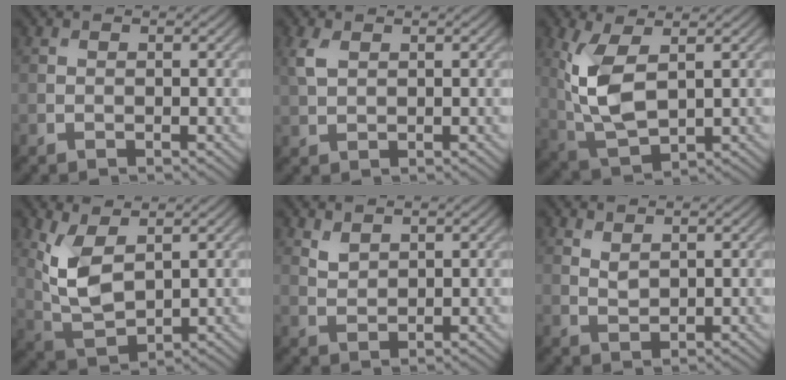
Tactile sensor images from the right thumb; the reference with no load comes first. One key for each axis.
{"total": 2.6, "fx": 1.1, "fy": 1.4, "fz": 1.8, "tx": -0.054, "ty": 0.004, "tz": 0.025}
{"total": 8.6, "fx": 1.9, "fy": 4.2, "fz": 7.3, "tx": -0.182, "ty": -0.002, "tz": 0.038}
{"total": 7.1, "fx": 2.7, "fy": 3.4, "fz": 5.6, "tx": -0.137, "ty": -0.006, "tz": 0.057}
{"total": 2.0, "fx": 1.5, "fy": 0.9, "fz": 0.9, "tx": -0.025, "ty": -0.003, "tz": 0.037}
{"total": 1.7, "fx": 1.3, "fy": 0.6, "fz": 0.9, "tx": -0.026, "ty": -0.003, "tz": 0.031}